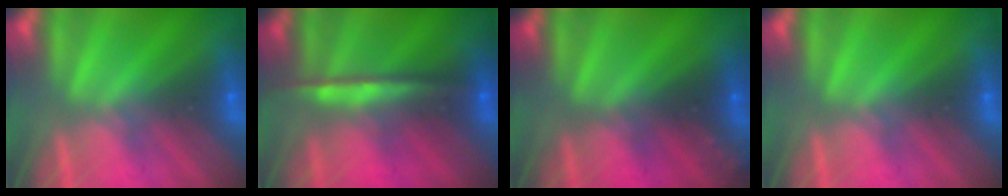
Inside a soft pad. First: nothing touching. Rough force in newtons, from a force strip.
{"total": 8.5}
{"total": 2.3}
{"total": 0.0}